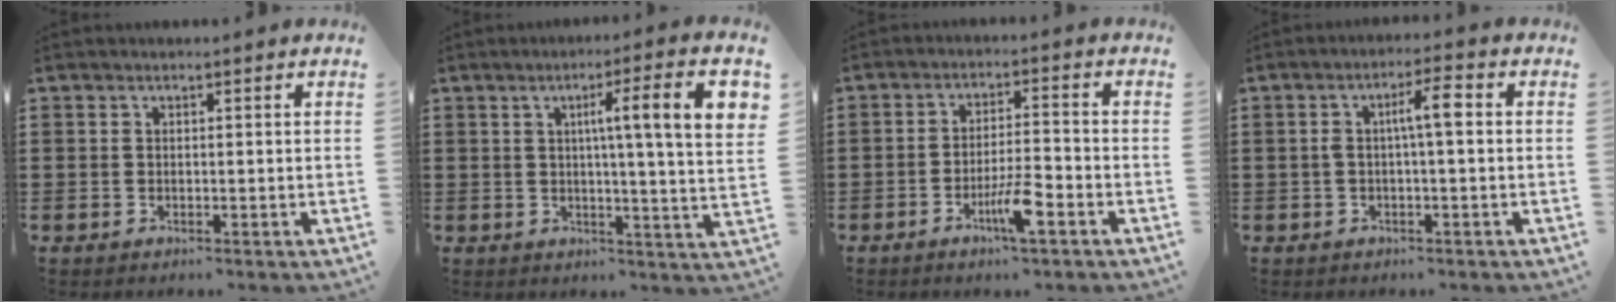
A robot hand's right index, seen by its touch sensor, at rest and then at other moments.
{"total": 10.1, "force": [3.0, 0.0, 9.6], "torque": [-0.160, -0.007, 0.040]}
{"total": 5.8, "force": [-3.1, 0.9, 4.8], "torque": [-0.098, -0.004, -0.058]}
{"total": 4.4, "force": [0.2, 0.7, 4.3], "torque": [-0.082, 0.009, -0.002]}